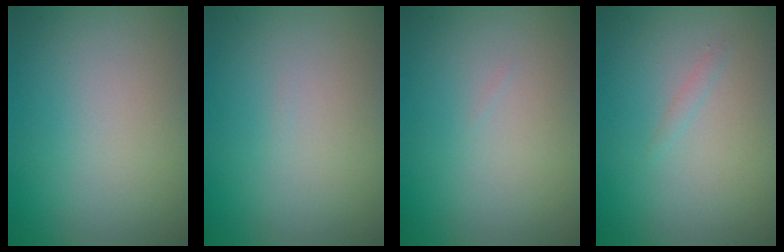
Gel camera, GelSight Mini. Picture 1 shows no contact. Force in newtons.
{"total": 0.0}
{"total": 0.0}
{"total": 0.6, "press": 0.6, "slide": 0.0}